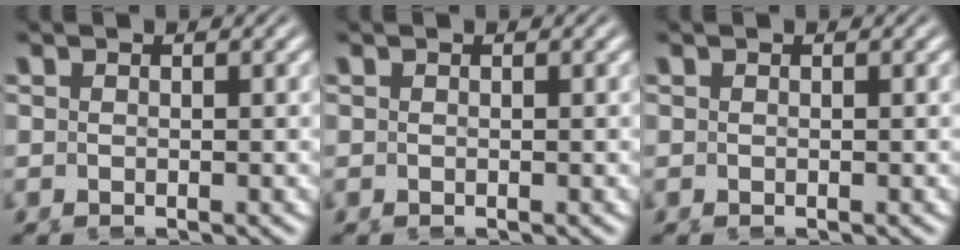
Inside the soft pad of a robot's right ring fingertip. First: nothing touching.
{"total": 0.0}
{"total": 0.0}